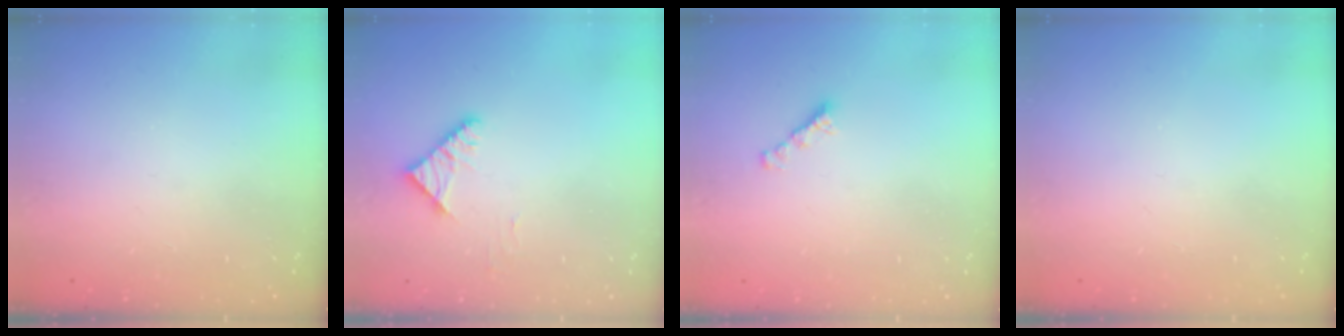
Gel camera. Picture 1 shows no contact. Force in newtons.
{"total": 4.5, "press": 4.4, "slide": 0.8}
{"total": 2.7, "press": 2.6, "slide": 0.7}
{"total": 0.0}